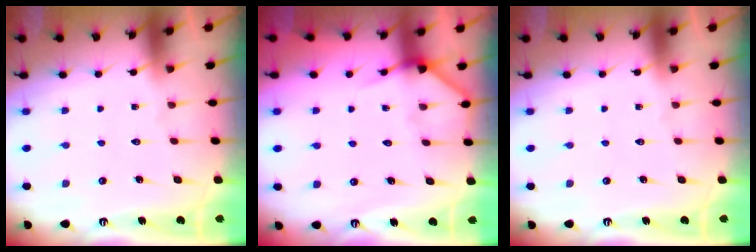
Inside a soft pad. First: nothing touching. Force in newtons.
{"total": 5.4, "press": 5.4, "slide": 0.5}
{"total": 0.0}